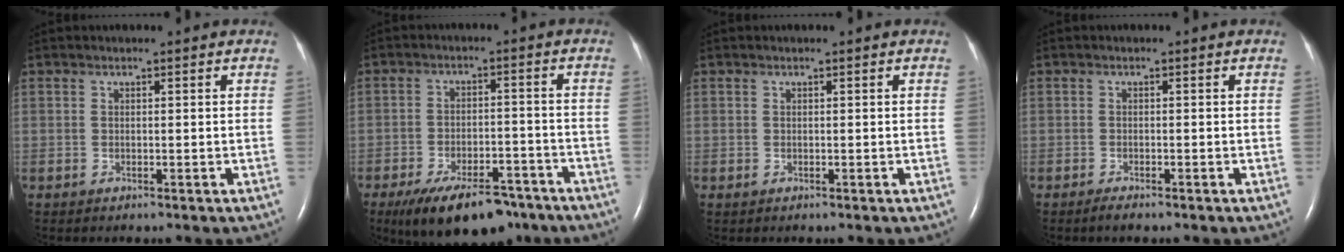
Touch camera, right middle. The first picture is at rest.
{"total": 13.0, "force": [-9.6, 5.1, 7.0], "torque": [-0.110, -0.001, -0.148]}
{"total": 0.0}
{"total": 1.2, "force": [-1.0, 0.1, 0.7], "torque": [-0.019, -0.003, -0.018]}